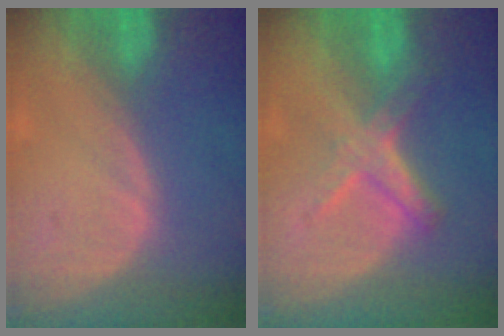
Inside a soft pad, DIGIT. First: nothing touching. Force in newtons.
{"total": 5.7, "press": 5.4, "slide": 1.7}